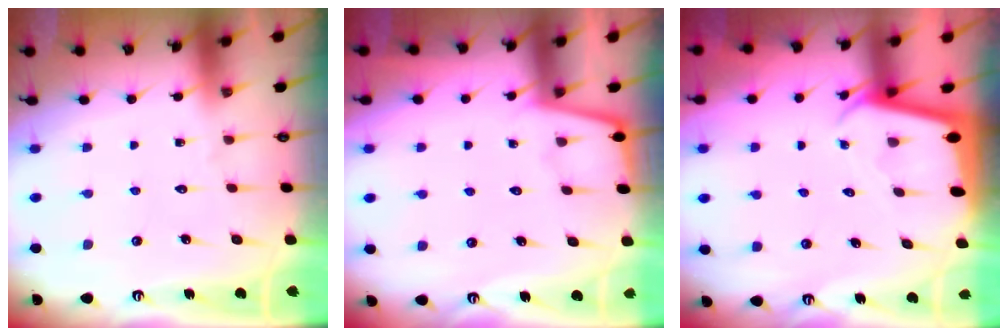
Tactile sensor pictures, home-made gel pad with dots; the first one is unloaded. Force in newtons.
{"total": 2.0, "press": 2.0, "slide": 0.3}
{"total": 2.1, "press": 2.1, "slide": 0.1}